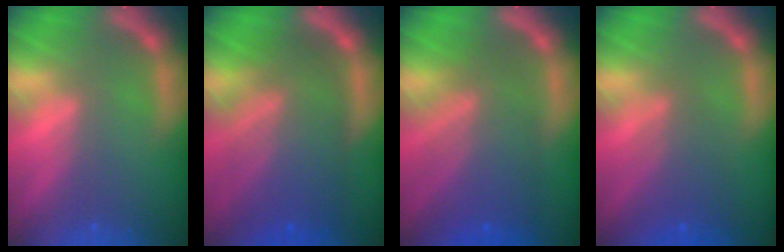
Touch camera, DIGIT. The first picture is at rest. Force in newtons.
{"total": 10.0}
{"total": 8.1}
{"total": 4.1}